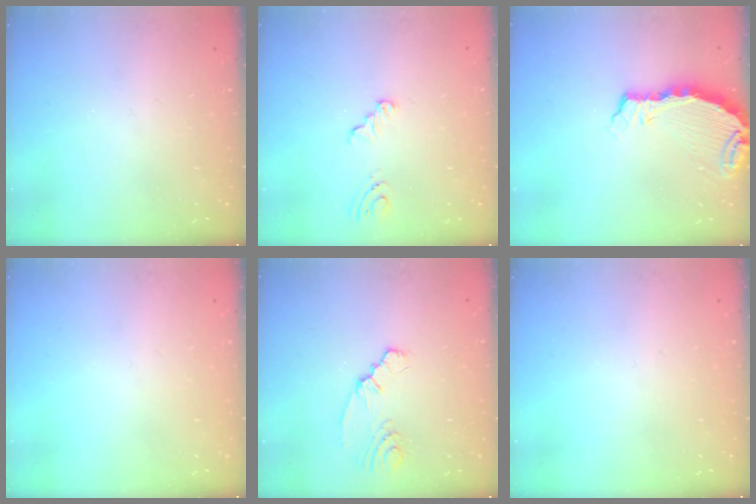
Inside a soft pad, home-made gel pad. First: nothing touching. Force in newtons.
{"total": 4.8, "press": 2.2, "slide": 4.3}
{"total": 5.6, "press": 5.6, "slide": 0.6}
{"total": 0.0}
{"total": 2.3, "press": 2.3, "slide": 0.5}
{"total": 0.0}